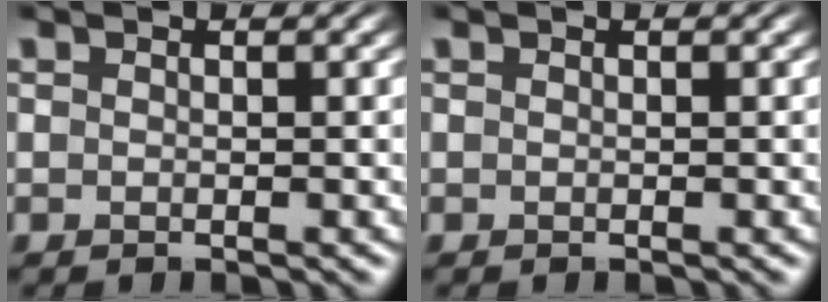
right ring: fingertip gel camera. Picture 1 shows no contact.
{"total": 0.0}